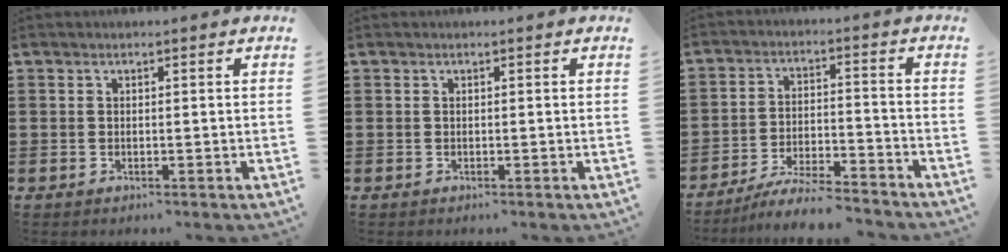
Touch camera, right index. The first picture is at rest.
{"total": 0.0}
{"total": 6.1, "force": [-5.9, 0.0, 1.8], "torque": [-0.042, -0.004, -0.115]}